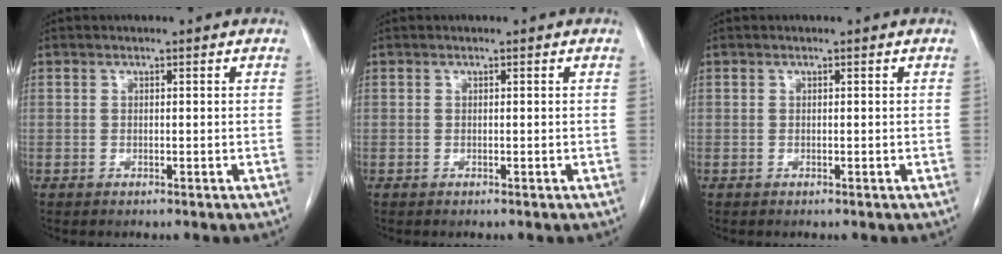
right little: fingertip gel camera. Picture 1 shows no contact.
{"total": 0.0}
{"total": 0.0}